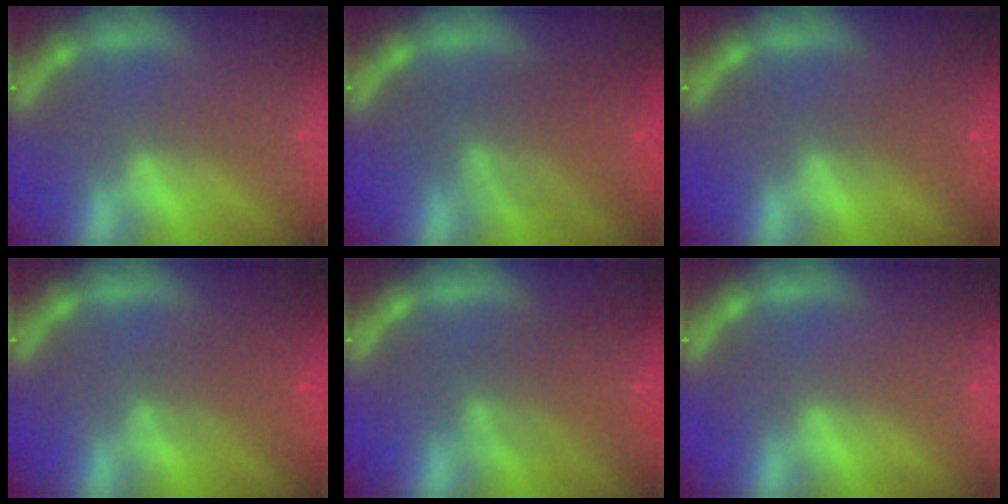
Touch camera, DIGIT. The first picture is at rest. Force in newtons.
{"total": 6.6}
{"total": 2.0}
{"total": 3.1}
{"total": 5.0}
{"total": 0.0}